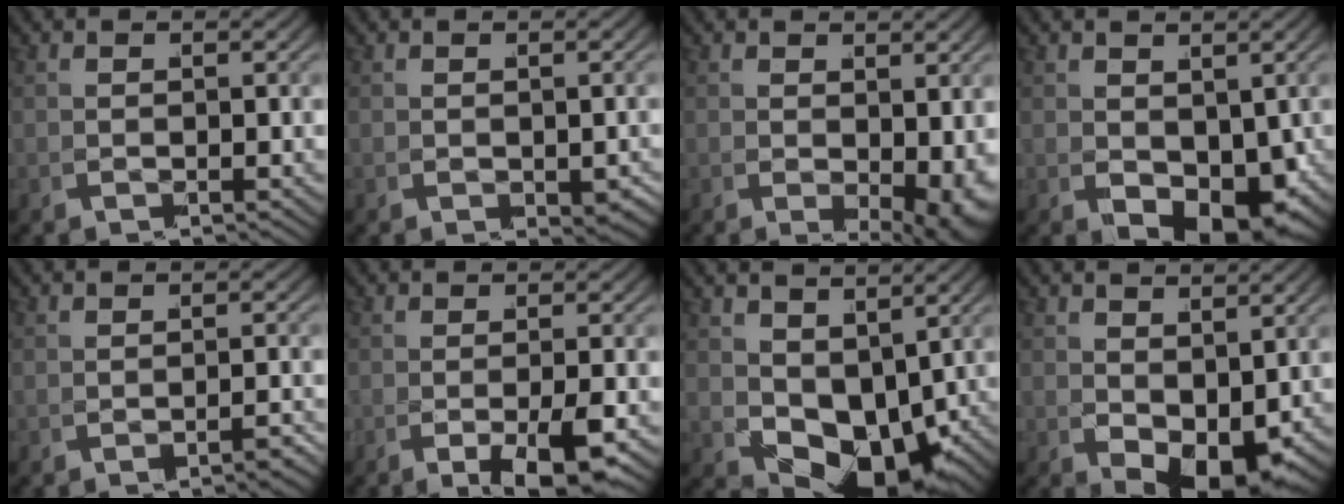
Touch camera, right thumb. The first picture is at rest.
{"total": 1.3, "force": [-0.5, 0.7, 0.9], "torque": [-0.016, -0.012, 0.002]}
{"total": 3.0, "force": [-0.2, 1.1, 2.8], "torque": [-0.041, -0.014, 0.009]}
{"total": 5.9, "force": [-1.1, 3.6, 4.5], "torque": [-0.089, -0.028, -0.003]}
{"total": 1.5, "force": [-1.3, -0.7, 0.0], "torque": [-0.015, -0.005, -0.019]}
{"total": 3.5, "force": [-1.7, -0.1, 3.1], "torque": [-0.055, -0.003, -0.024]}
{"total": 7.1, "force": [-0.7, 4.8, 5.1], "torque": [-0.101, -0.024, 0.000]}
{"total": 4.6, "force": [-0.6, 2.5, 3.9], "torque": [-0.068, -0.018, 0.001]}